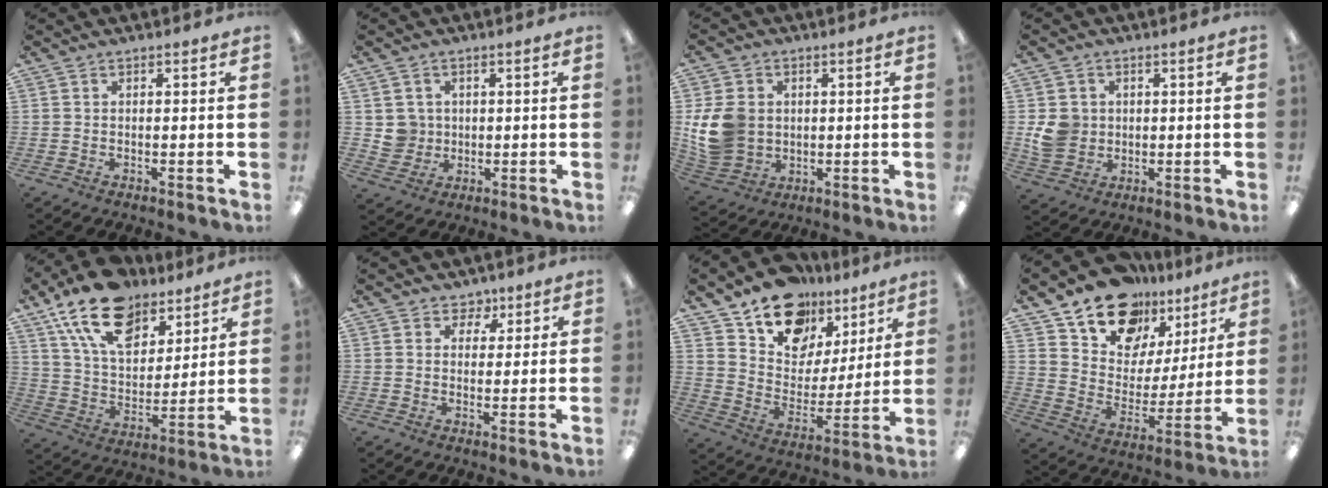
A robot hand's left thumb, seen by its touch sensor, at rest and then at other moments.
{"total": 4.7, "force": [1.1, 4.6, 0.2], "torque": [-0.004, 0.003, 0.020]}
{"total": 11.7, "force": [0.9, 9.8, 6.3], "torque": [-0.137, 0.010, 0.021]}
{"total": 6.7, "force": [0.6, 6.2, 2.5], "torque": [-0.048, 0.011, 0.015]}
{"total": 18.9, "force": [12.4, 10.4, 9.7], "torque": [-0.178, -0.056, 0.227]}
{"total": 3.8, "force": [2.1, 3.2, 0.5], "torque": [0.002, -0.009, 0.035]}
{"total": 15.6, "force": [11.5, 9.6, 4.3], "torque": [-0.078, -0.085, 0.212]}
{"total": 16.2, "force": [12.7, 9.2, 4.0], "torque": [-0.080, -0.099, 0.233]}